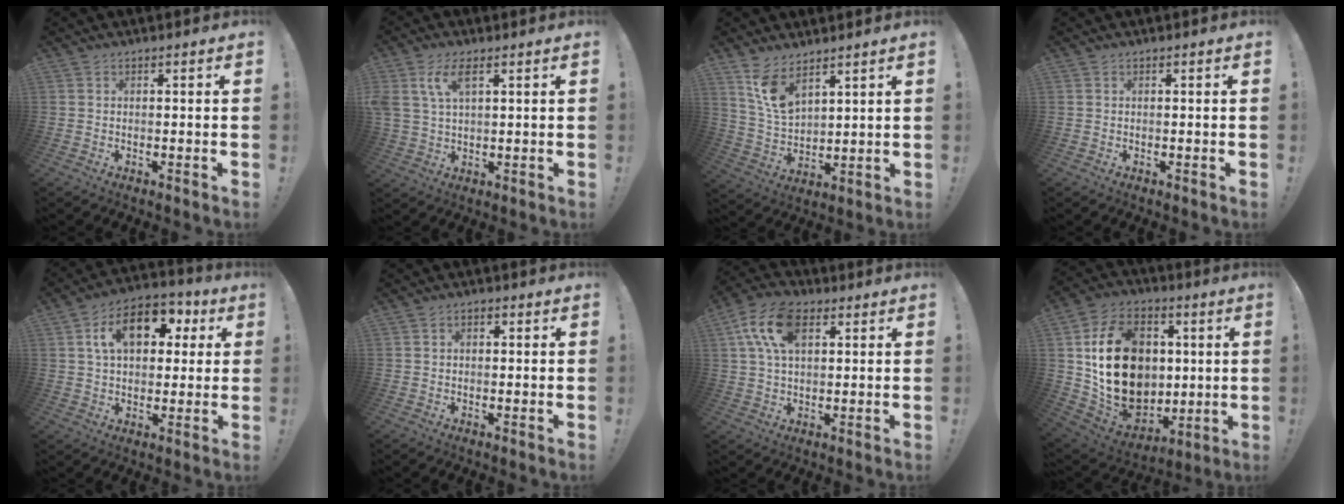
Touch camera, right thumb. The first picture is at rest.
{"total": 8.0, "force": [3.6, 4.0, 5.9], "torque": [-0.122, 0.000, 0.067]}
{"total": 9.9, "force": [7.2, 4.6, 5.1], "torque": [-0.095, -0.040, 0.142]}
{"total": 0.0}
{"total": 15.4, "force": [5.0, 9.8, 10.7], "torque": [-0.170, 0.001, 0.091]}
{"total": 1.6, "force": [-0.4, 1.2, 0.9], "torque": [-0.011, 0.004, -0.008]}
{"total": 13.0, "force": [4.8, 7.5, 9.4], "torque": [-0.179, 0.004, 0.091]}
{"total": 25.3, "force": [2.9, 19.6, 15.8], "torque": [-0.273, -0.009, 0.088]}